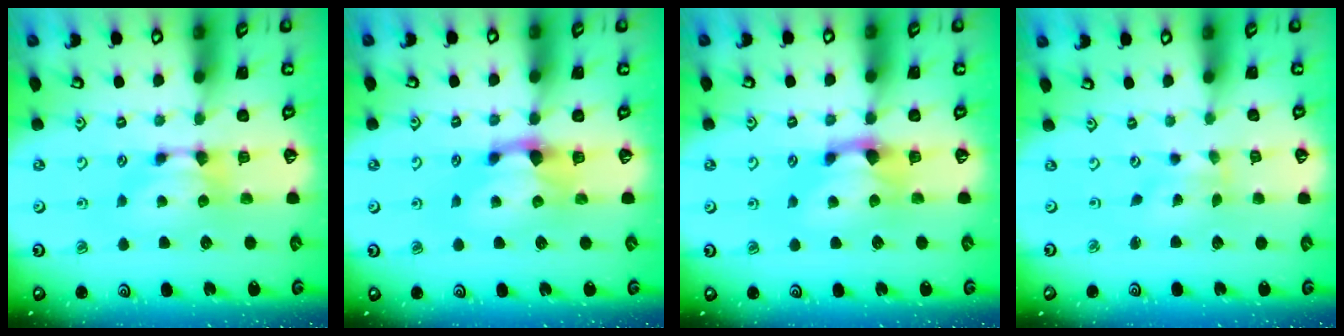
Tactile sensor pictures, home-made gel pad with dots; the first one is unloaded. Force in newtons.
{"total": 1.6, "press": 0.6, "slide": 1.5}
{"total": 1.2, "press": 0.5, "slide": 1.1}
{"total": 3.0, "press": 2.9, "slide": 0.9}